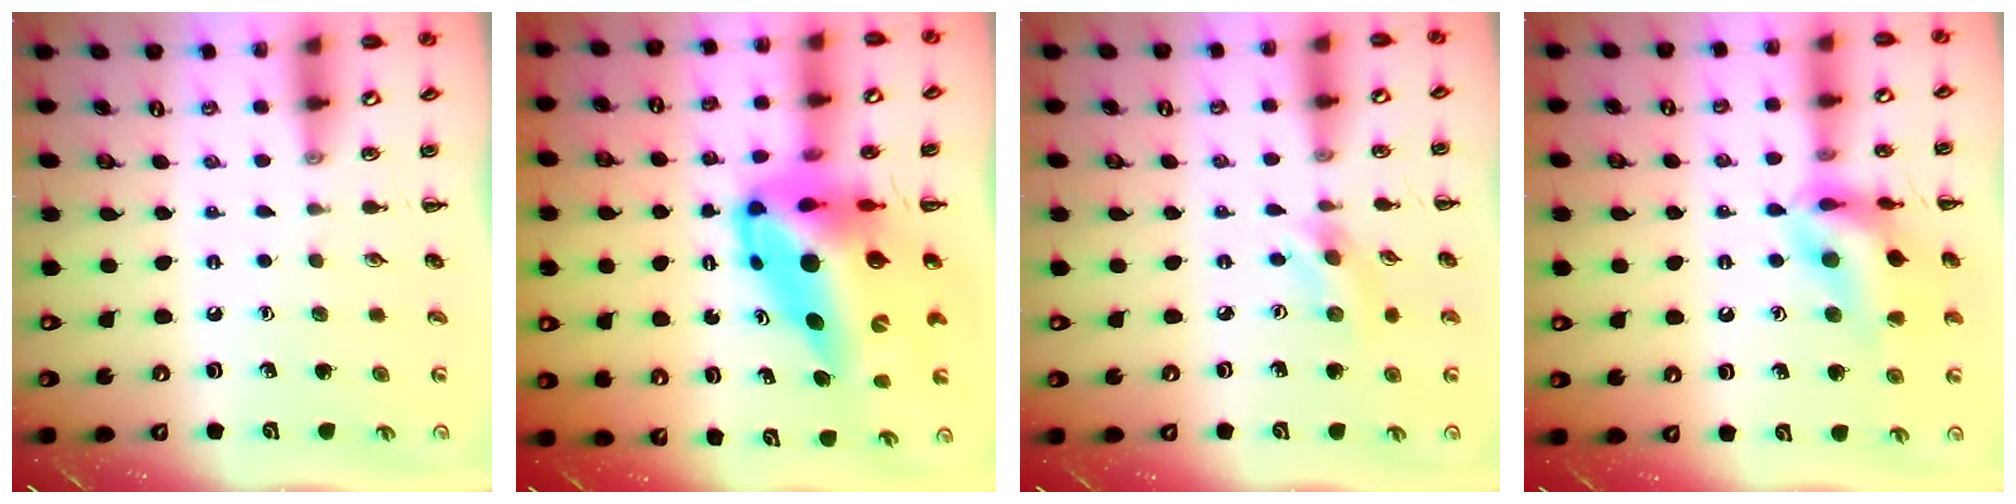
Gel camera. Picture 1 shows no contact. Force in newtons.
{"total": 16.4, "press": 15.7, "slide": 4.8}
{"total": 2.6, "press": 2.6, "slide": 0.6}
{"total": 14.0, "press": 13.8, "slide": 2.2}